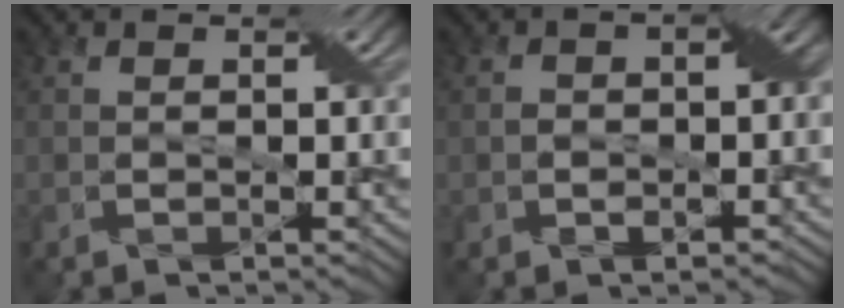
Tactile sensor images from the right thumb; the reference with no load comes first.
{"total": 4.6, "force": [-1.0, 2.7, 3.6], "torque": [-0.052, 0.001, -0.020]}